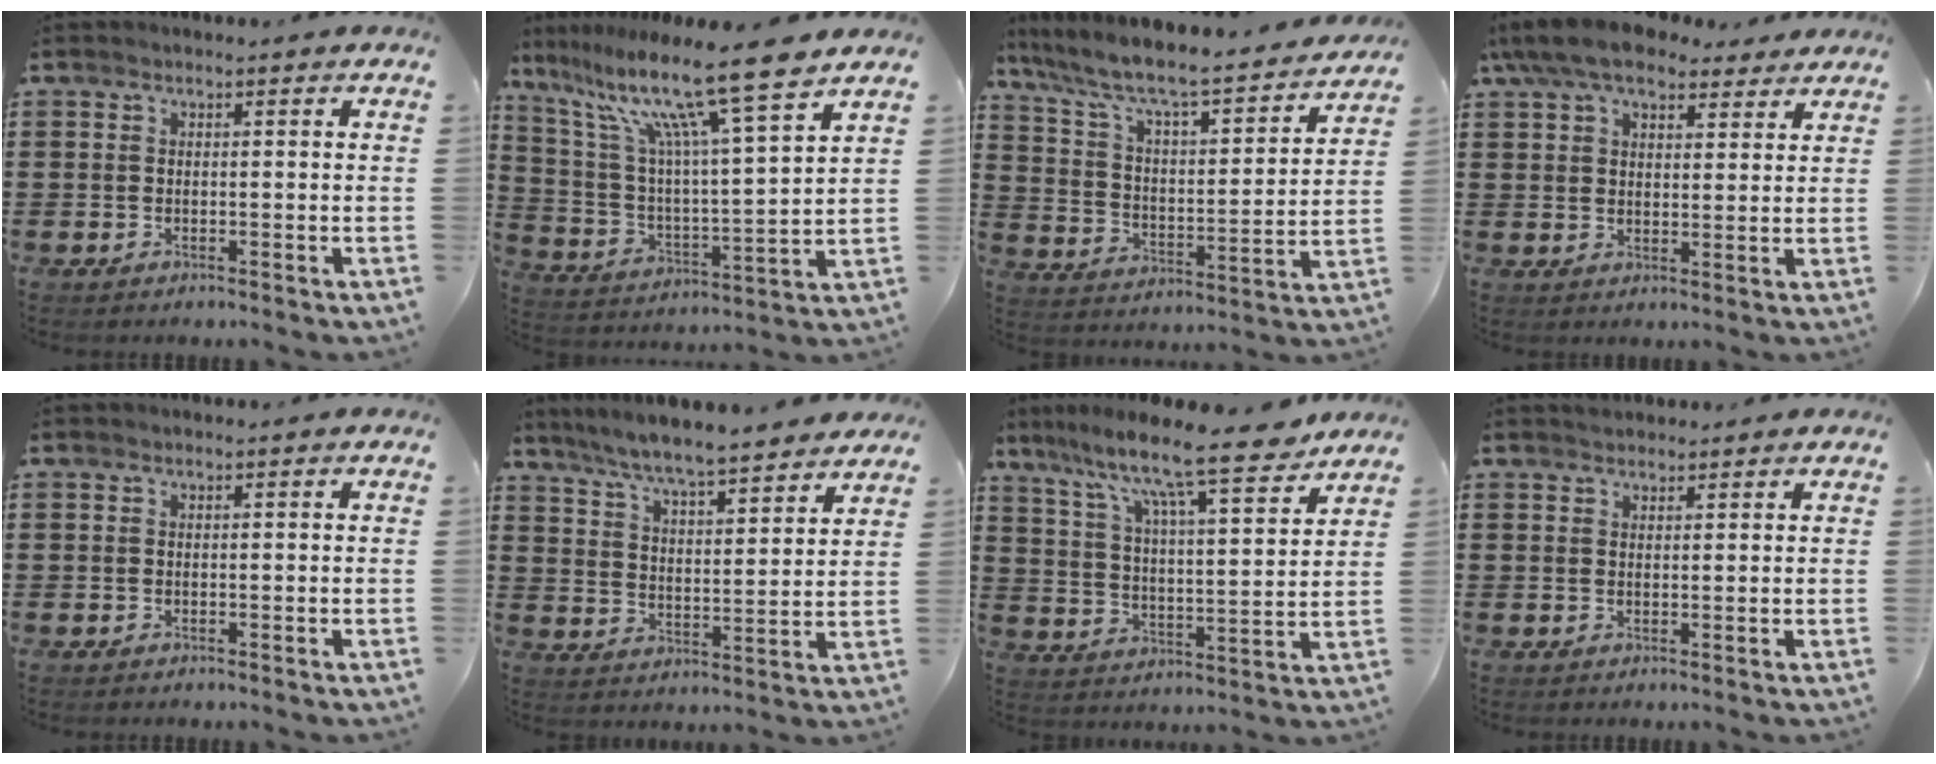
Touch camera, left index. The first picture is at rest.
{"total": 14.7, "force": [11.2, 0.4, 9.5], "torque": [-0.213, -0.066, 0.181]}
{"total": 6.2, "force": [5.1, 0.8, 3.4], "torque": [-0.092, -0.047, 0.076]}
{"total": 8.3, "force": [6.6, 3.1, 4.0], "torque": [-0.100, -0.004, 0.126]}
{"total": 0.0}
{"total": 6.4, "force": [6.1, -0.1, 2.1], "torque": [-0.068, -0.040, 0.103]}
{"total": 11.6, "force": [9.5, 0.8, 6.6], "torque": [-0.145, -0.064, 0.153]}
{"total": 1.4, "force": [1.3, 0.4, 0.0], "torque": [-0.003, 0.001, 0.026]}